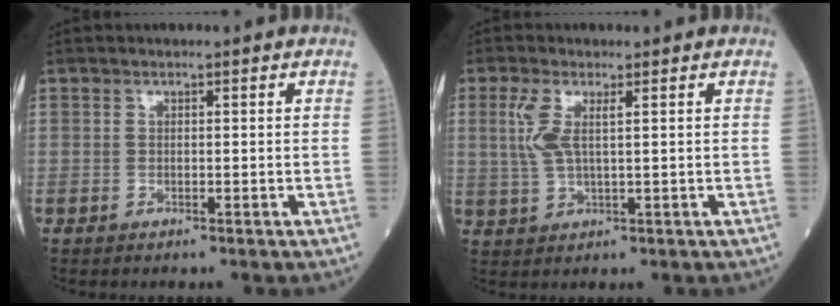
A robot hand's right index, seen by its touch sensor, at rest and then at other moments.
{"total": 4.5, "force": [1.3, 1.1, 4.2], "torque": [-0.107, 0.005, 0.030]}